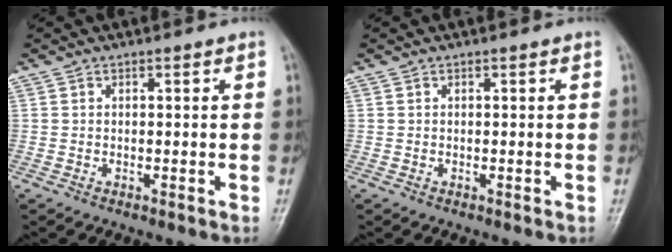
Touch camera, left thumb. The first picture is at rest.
{"total": 0.0}